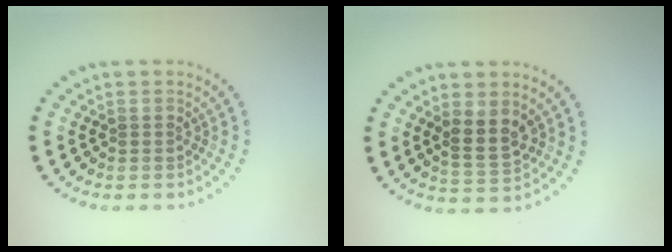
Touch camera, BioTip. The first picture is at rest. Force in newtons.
{"total": 2.8, "press": 2.6, "slide": 1.1}